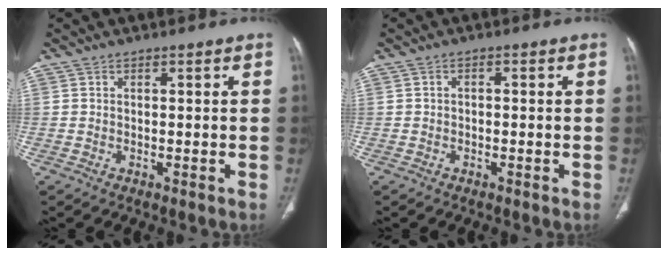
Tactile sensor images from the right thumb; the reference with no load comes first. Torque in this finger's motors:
{"motor_torque": [-0.03, -0.27, -0.09, -0.17, 0.04]}